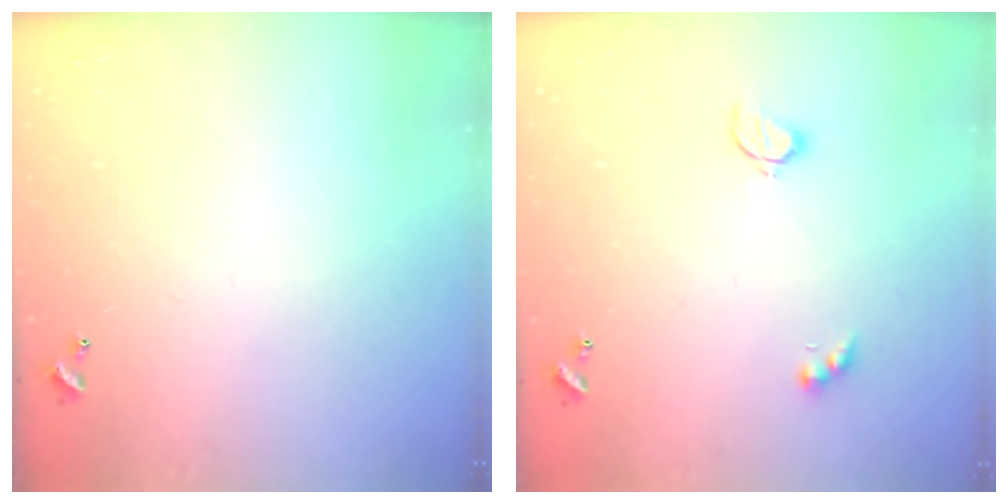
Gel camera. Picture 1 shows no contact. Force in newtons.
{"total": 2.6, "press": 2.6, "slide": 0.5}